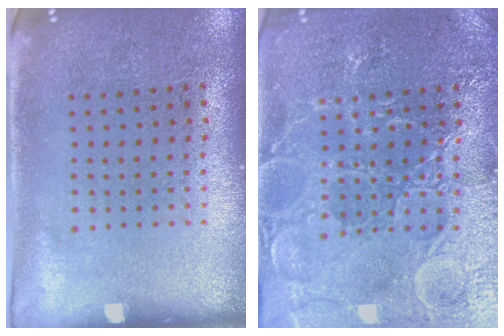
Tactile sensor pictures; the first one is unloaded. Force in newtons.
{"total": 4.7, "press": 4.6, "slide": 0.6}